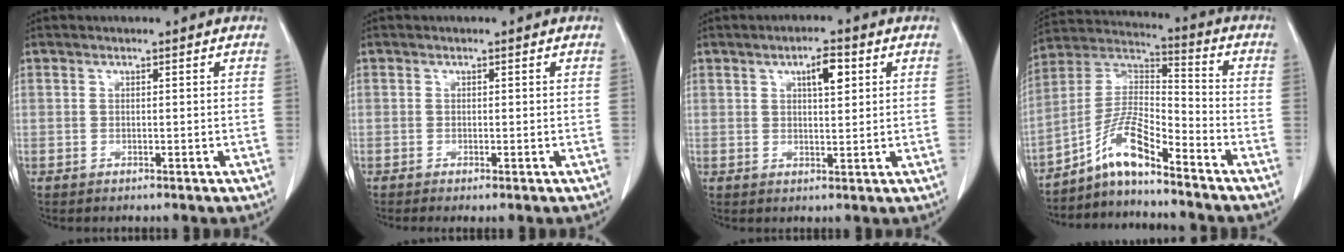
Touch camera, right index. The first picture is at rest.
{"total": 0.7, "force": [-0.4, 0.0, 0.6], "torque": [-0.012, -0.003, -0.006]}
{"total": 4.3, "force": [1.8, 1.2, 3.7], "torque": [-0.061, 0.003, 0.030]}
{"total": 9.1, "force": [-6.8, 0.9, 6.1], "torque": [-0.130, 0.017, -0.127]}